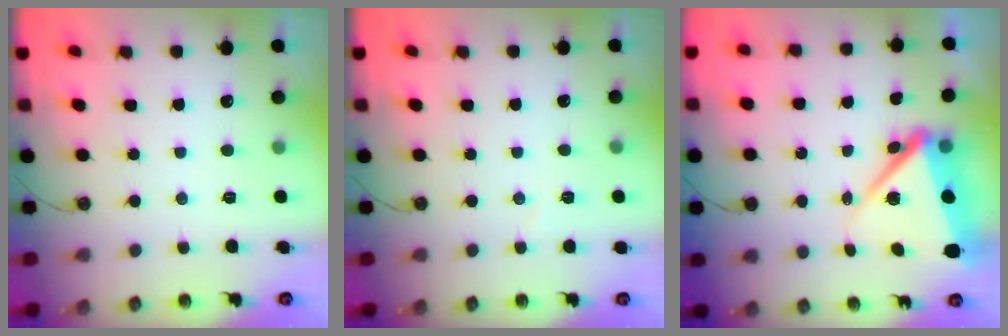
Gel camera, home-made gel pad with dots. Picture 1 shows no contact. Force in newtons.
{"total": 2.8, "press": 2.7, "slide": 0.8}
{"total": 10.8, "press": 10.7, "slide": 1.4}